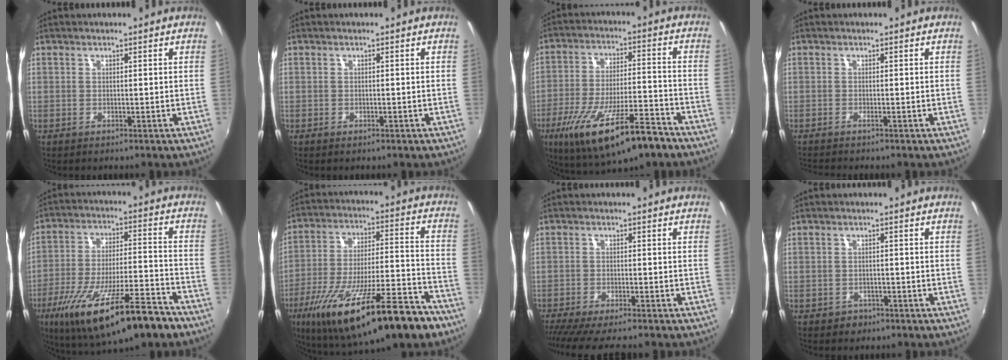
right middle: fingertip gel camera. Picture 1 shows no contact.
{"total": 0.7, "force": [-0.5, 0.3, 0.3], "torque": [-0.005, -0.003, -0.009]}
{"total": 19.7, "force": [-12.0, 5.2, 14.7], "torque": [-0.270, -0.043, -0.189]}
{"total": 1.8, "force": [-1.6, -0.1, 0.8], "torque": [-0.022, -0.008, -0.032]}
{"total": 23.1, "force": [-14.8, 5.5, 16.8], "torque": [-0.304, -0.048, -0.229]}
{"total": 27.7, "force": [-18.0, 6.2, 20.1], "torque": [-0.352, -0.062, -0.275]}
{"total": 7.8, "force": [-6.8, 0.3, 3.7], "torque": [-0.084, -0.032, -0.115]}
{"total": 2.5, "force": [-1.4, 2.0, 0.6], "torque": [-0.016, -0.003, -0.019]}